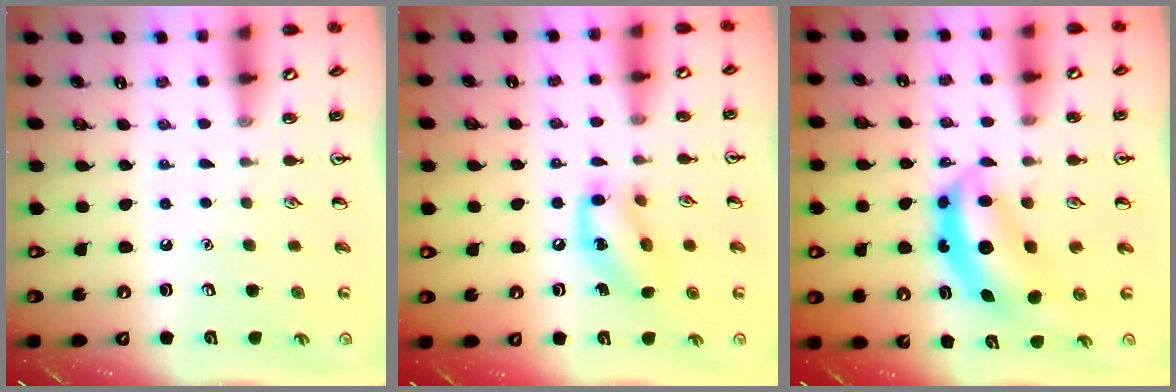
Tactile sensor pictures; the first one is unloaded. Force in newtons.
{"total": 12.0, "press": 11.8, "slide": 1.8}
{"total": 6.7, "press": 6.4, "slide": 1.9}